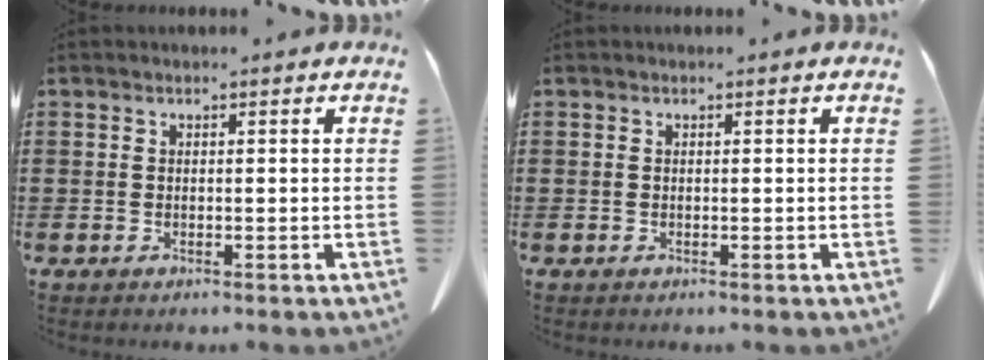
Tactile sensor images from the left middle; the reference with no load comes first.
{"total": 0.0}